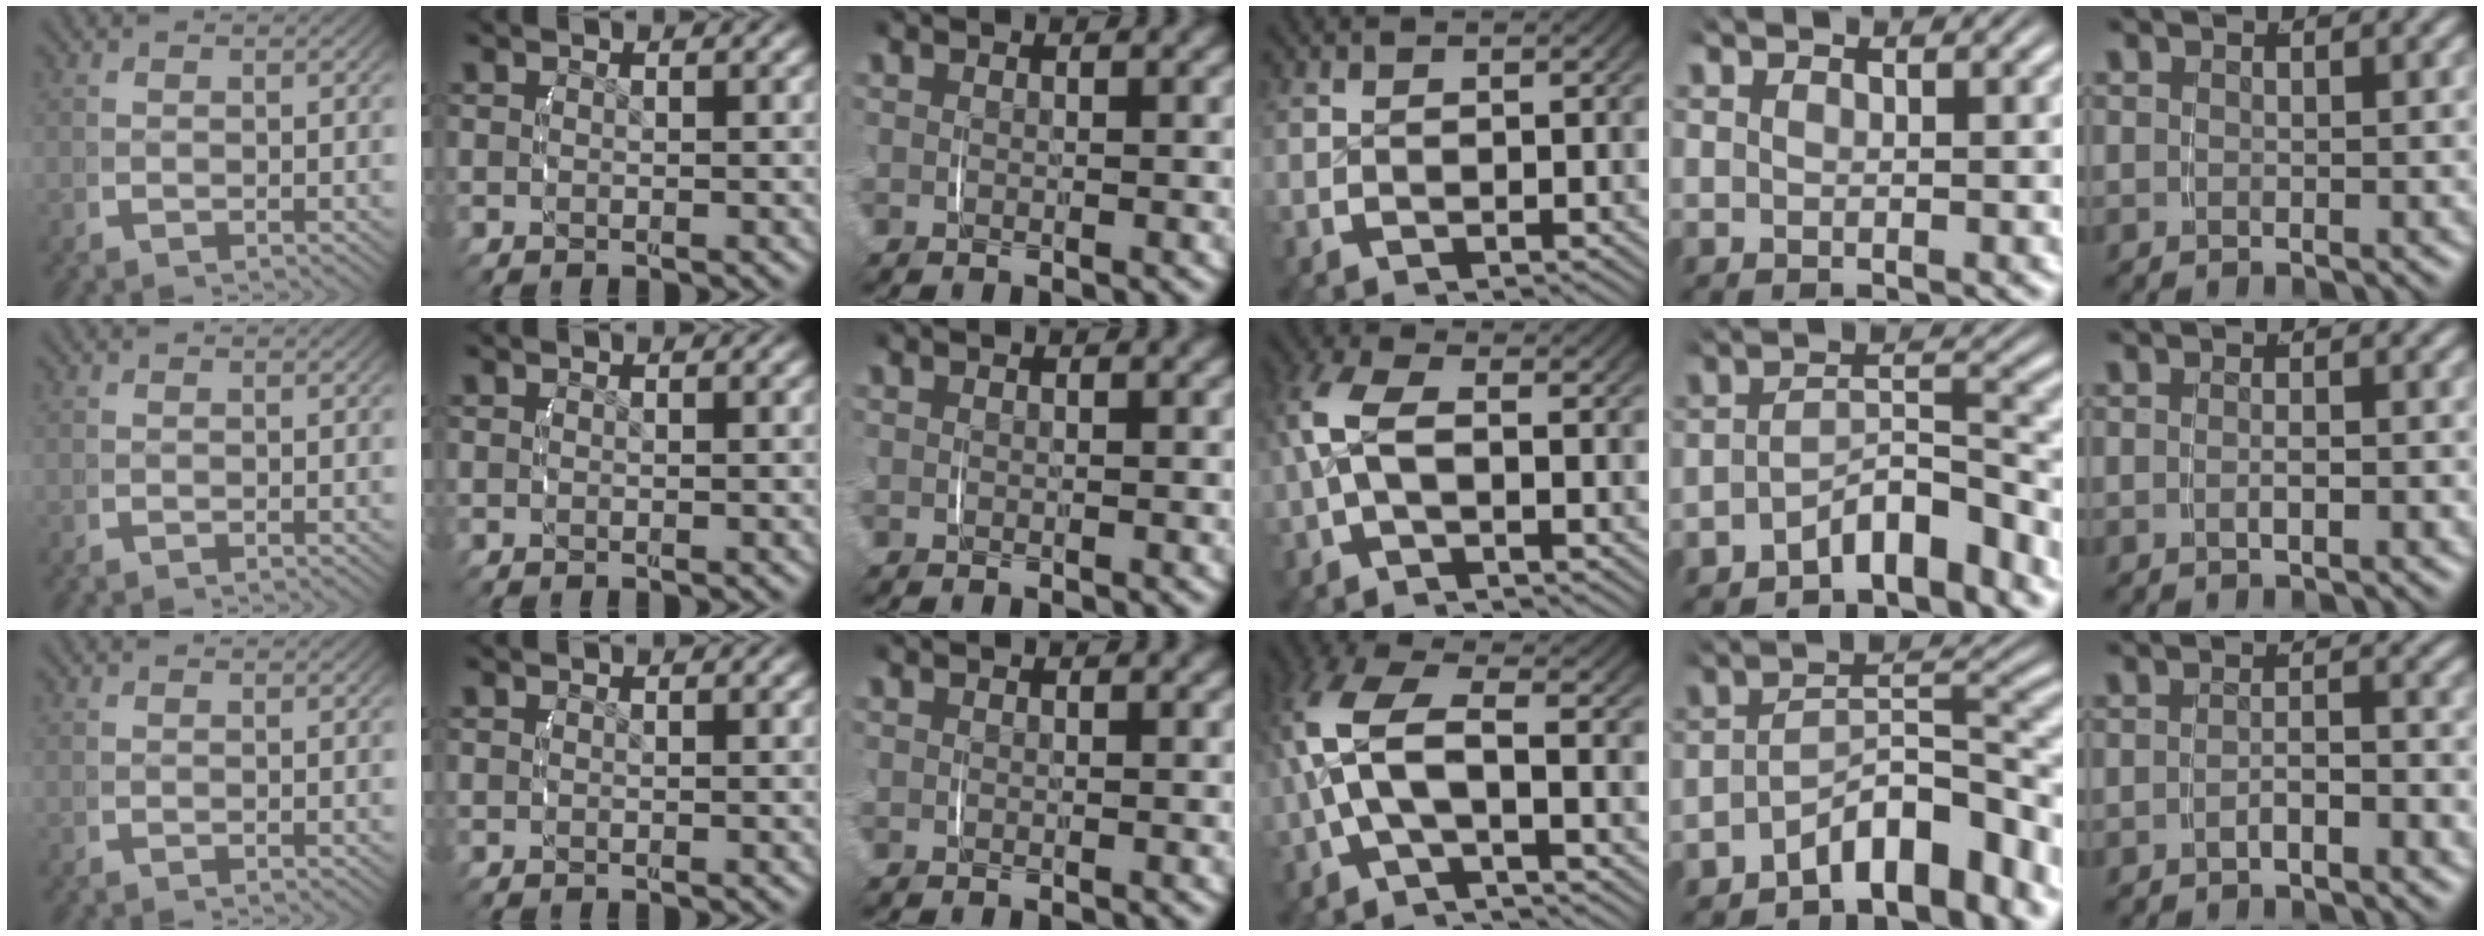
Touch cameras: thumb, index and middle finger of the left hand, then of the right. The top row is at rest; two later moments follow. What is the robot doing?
{"motion": "lift_and_place", "object": "toothpaste"}